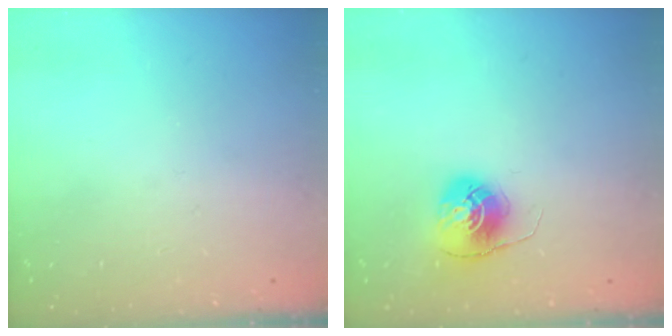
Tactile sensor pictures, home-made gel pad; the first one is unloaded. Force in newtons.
{"total": 6.8, "press": 6.8, "slide": 0.3}